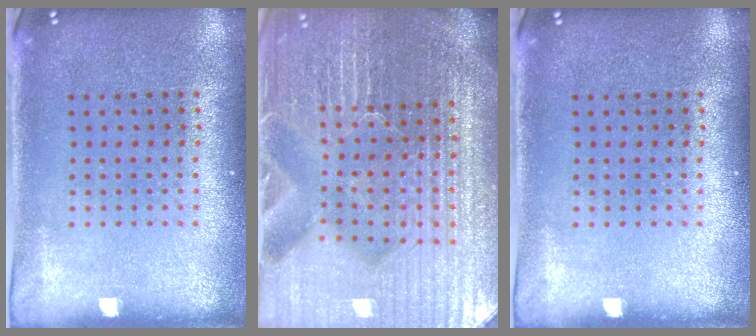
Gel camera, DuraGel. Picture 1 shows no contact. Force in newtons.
{"total": 6.3, "press": 5.6, "slide": 2.9}
{"total": 0.0}